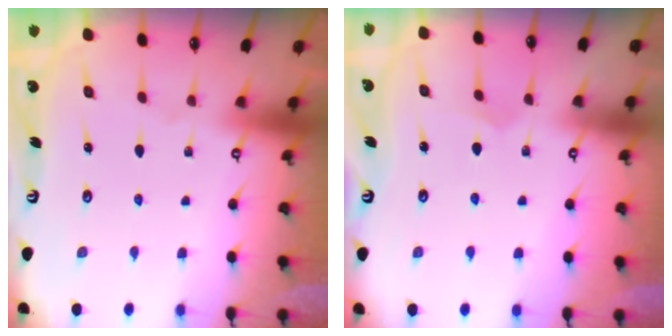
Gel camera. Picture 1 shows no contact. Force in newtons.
{"total": 3.7, "press": 3.7, "slide": 0.3}